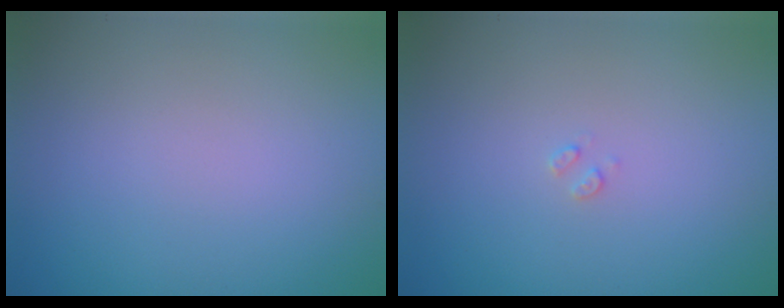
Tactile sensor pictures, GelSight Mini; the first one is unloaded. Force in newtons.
{"total": 0.6, "press": 0.6, "slide": 0.2}